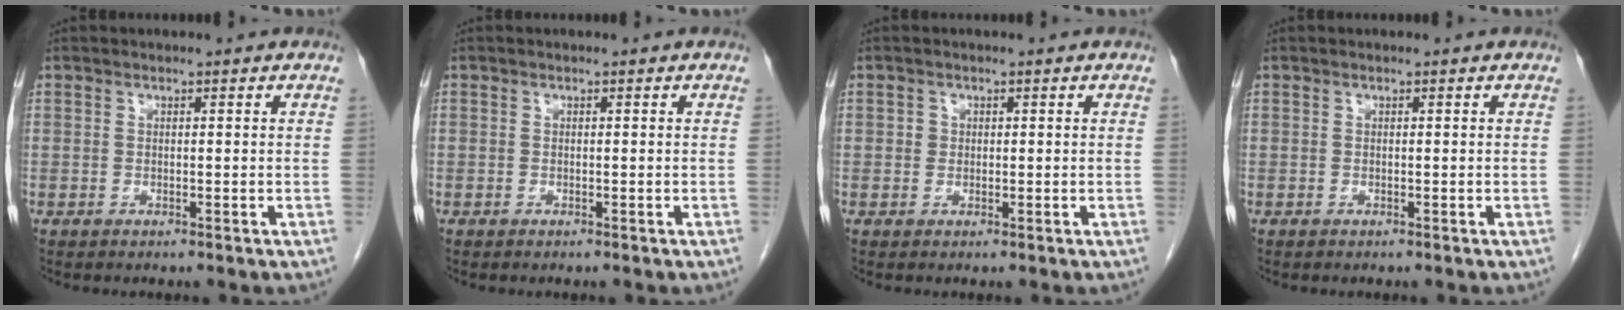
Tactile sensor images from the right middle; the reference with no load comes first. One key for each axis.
{"total": 0.0}
{"total": 1.0, "fx": 0.1, "fy": 0.9, "fz": 0.2, "tx": 0.001, "ty": 0.003, "tz": 0.001}
{"total": 0.0}